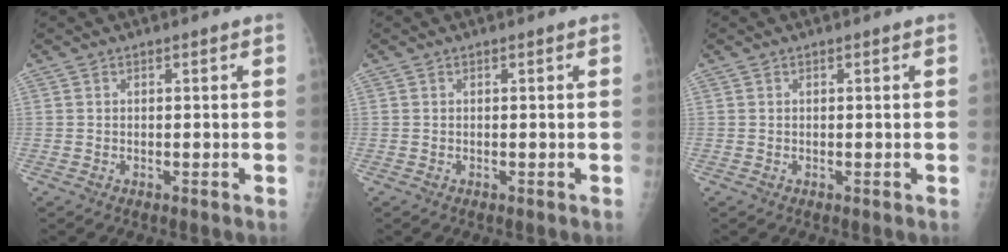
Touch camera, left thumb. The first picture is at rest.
{"total": 0.0}
{"total": 0.0}